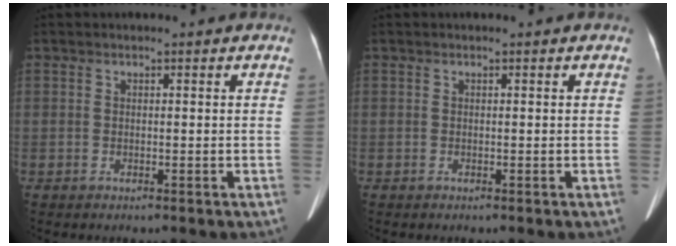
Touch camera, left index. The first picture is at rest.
{"total": 0.0}